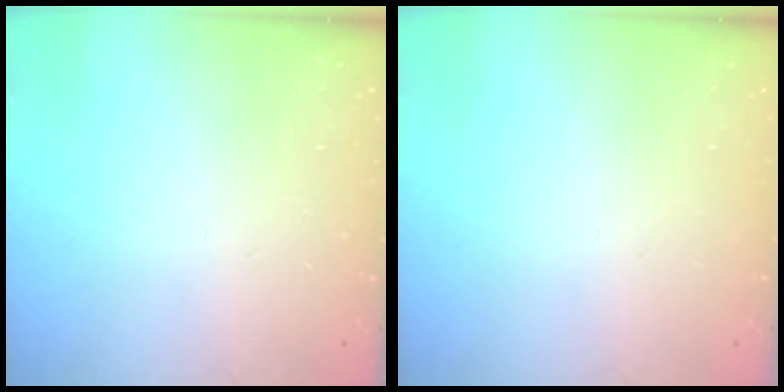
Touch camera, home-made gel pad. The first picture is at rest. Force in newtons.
{"total": 0.0}